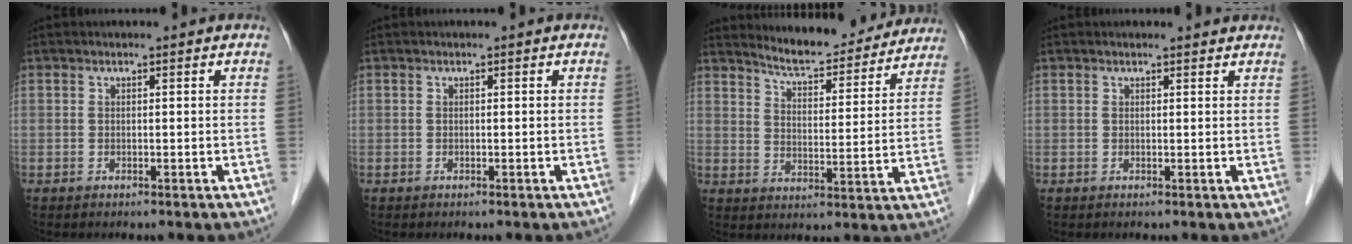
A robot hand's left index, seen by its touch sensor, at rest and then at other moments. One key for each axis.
{"total": 0.0}
{"total": 13.7, "fx": 13.0, "fy": 2.3, "fz": 3.4, "tx": -0.044, "ty": -0.013, "tz": 0.174}
{"total": 2.1, "fx": 2.1, "fy": 0.3, "fz": 0.4, "tx": -0.014, "ty": 0.005, "tz": 0.019}